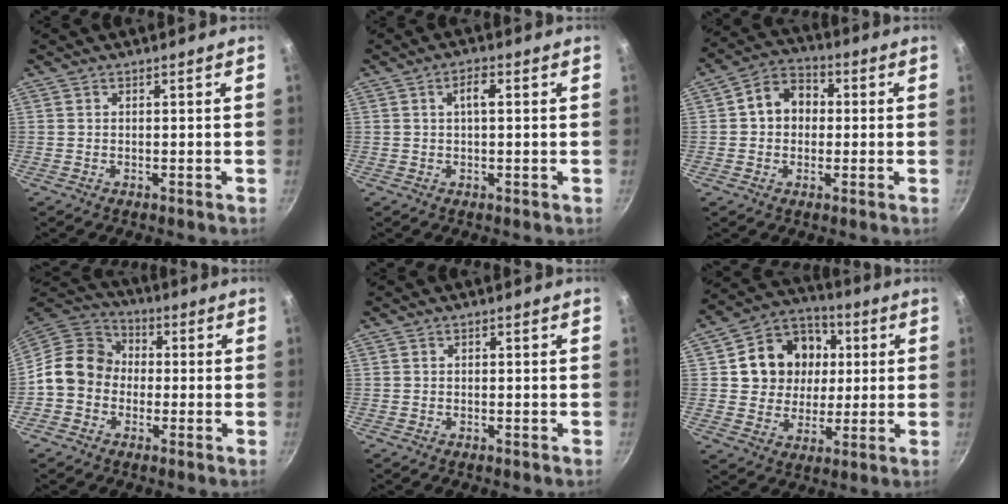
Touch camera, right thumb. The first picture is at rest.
{"total": 3.0, "force": [0.6, 1.1, 2.7], "torque": [-0.051, 0.008, 0.006]}
{"total": 8.6, "force": [0.7, 7.0, 5.0], "torque": [-0.047, 0.021, -0.005]}
{"total": 11.4, "force": [-1.3, 9.9, 5.6], "torque": [-0.062, 0.033, -0.048]}
{"total": 0.0}
{"total": 14.9, "force": [2.9, 12.9, 6.9], "torque": [-0.089, 0.013, 0.044]}